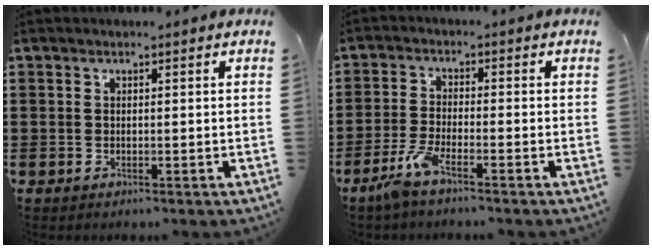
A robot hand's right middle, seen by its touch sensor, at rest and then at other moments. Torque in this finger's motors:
{"motor_torque": [0.61, -0.55, 0.14, 0.10]}